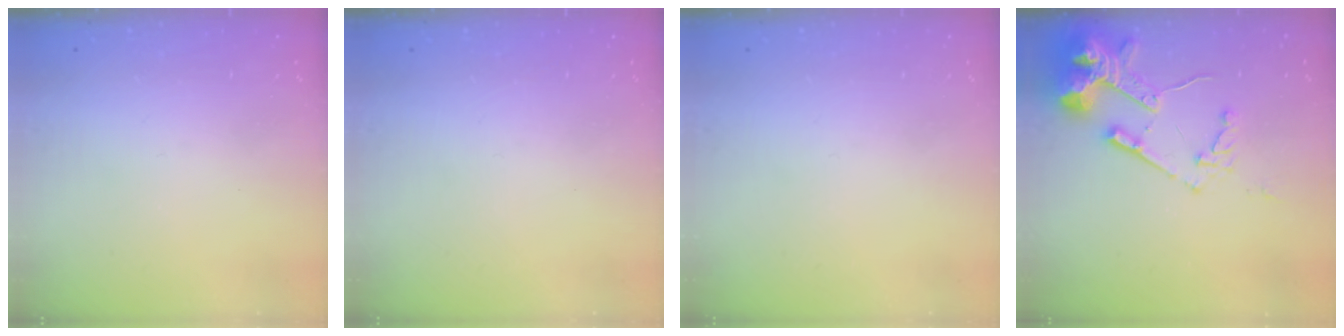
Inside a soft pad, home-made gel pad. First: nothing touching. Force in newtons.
{"total": 0.0}
{"total": 0.0}
{"total": 16.6, "press": 16.4, "slide": 2.0}